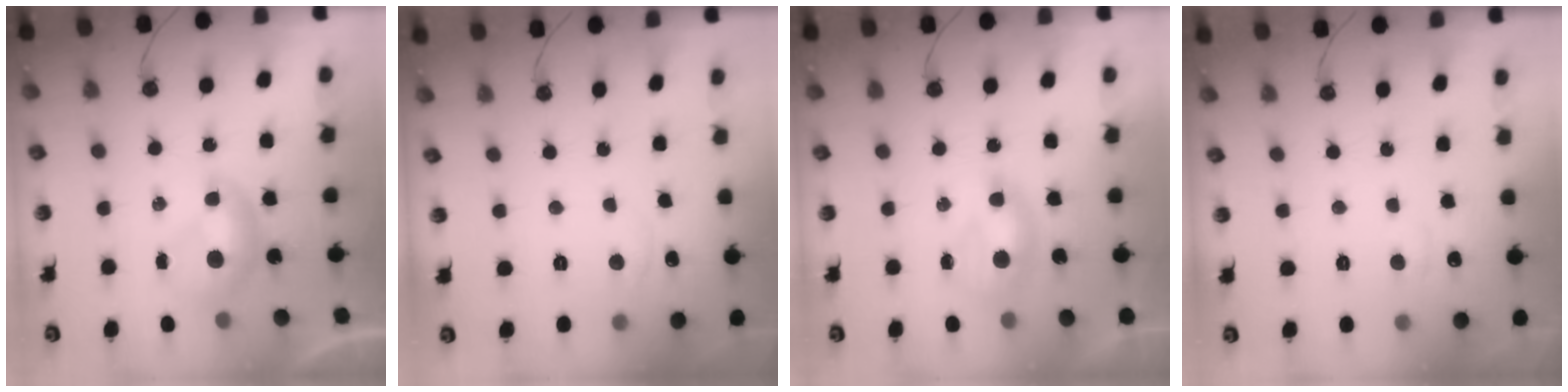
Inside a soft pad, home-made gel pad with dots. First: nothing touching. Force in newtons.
{"total": 1.0, "press": 0.8, "slide": 0.5}
{"total": 1.0, "press": 0.8, "slide": 0.6}
{"total": 0.8, "press": 0.1, "slide": 0.8}